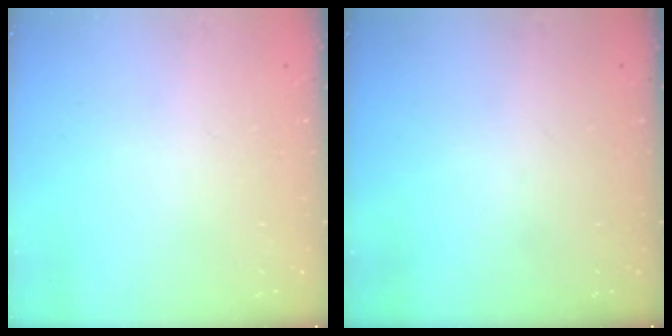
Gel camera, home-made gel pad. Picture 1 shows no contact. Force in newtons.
{"total": 0.0}